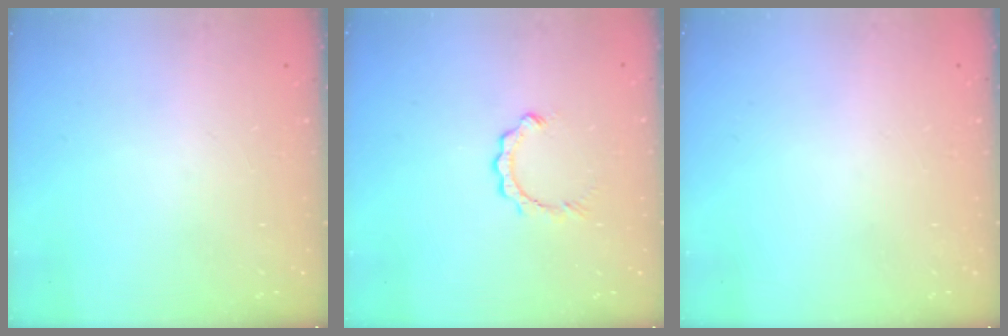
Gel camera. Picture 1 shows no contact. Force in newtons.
{"total": 2.5, "press": 2.5, "slide": 0.3}
{"total": 1.6, "press": 1.6, "slide": 0.1}